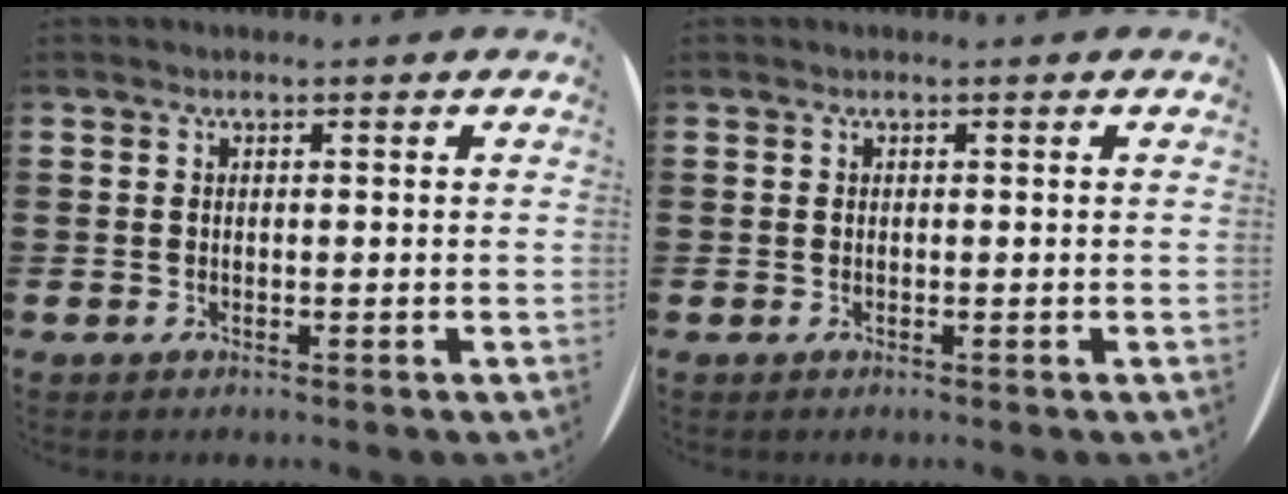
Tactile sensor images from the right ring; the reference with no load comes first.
{"total": 0.0}